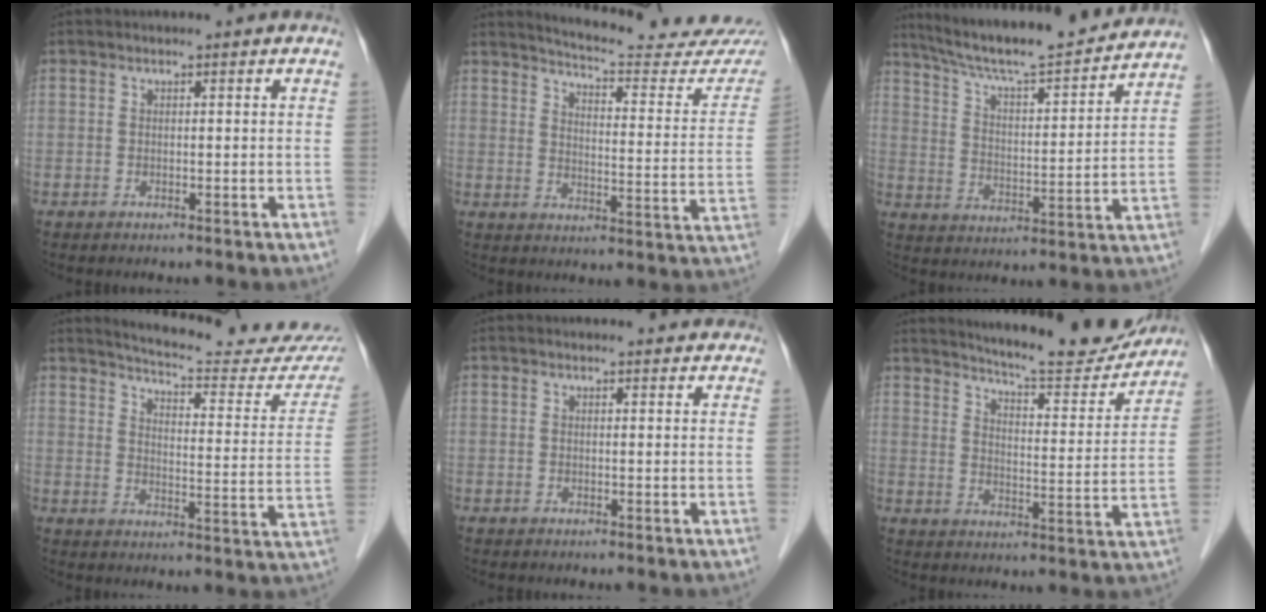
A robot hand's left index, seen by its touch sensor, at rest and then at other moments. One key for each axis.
{"total": 19.7, "fx": 18.9, "fy": 1.2, "fz": 5.6, "tx": -0.073, "ty": -0.091, "tz": 0.221}
{"total": 18.9, "fx": 17.3, "fy": 1.1, "fz": 7.7, "tx": -0.133, "ty": 0.004, "tz": 0.261}
{"total": 20.6, "fx": 19.7, "fy": 1.3, "fz": 6.1, "tx": -0.082, "ty": -0.089, "tz": 0.232}
{"total": 5.2, "fx": 4.9, "fy": 1.3, "fz": 1.1, "tx": -0.006, "ty": 0.011, "tz": 0.045}
{"total": 17.0, "fx": 16.0, "fy": 1.8, "fz": 5.5, "tx": -0.080, "ty": -0.041, "tz": 0.208}